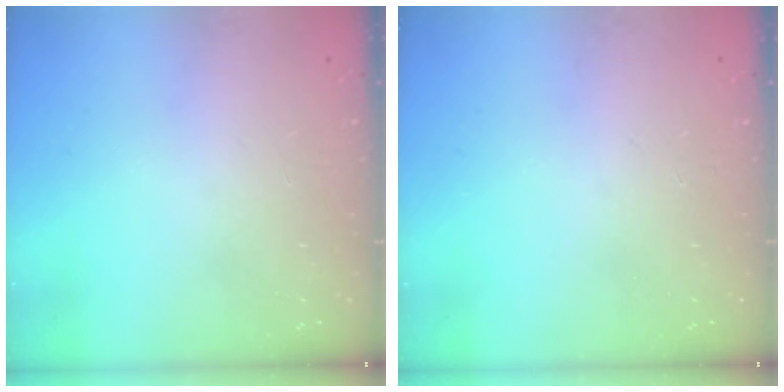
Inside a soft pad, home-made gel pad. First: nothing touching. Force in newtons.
{"total": 0.0}